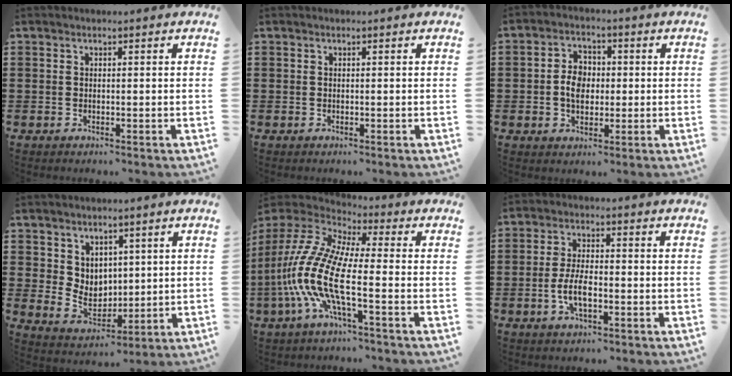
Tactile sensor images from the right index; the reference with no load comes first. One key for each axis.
{"total": 0.0}
{"total": 4.9, "fx": -0.4, "fy": 3.6, "fz": 3.4, "tx": -0.069, "ty": 0.006, "tz": -0.013}
{"total": 5.4, "fx": 2.9, "fy": 4.4, "fz": 1.1, "tx": -0.037, "ty": -0.002, "tz": 0.055}
{"total": 12.4, "fx": -4.3, "fy": 3.5, "fz": 11.1, "tx": -0.280, "ty": -0.023, "tz": -0.099}
{"total": 5.1, "fx": -1.5, "fy": 2.0, "fz": 4.5, "tx": -0.104, "ty": -0.004, "tz": -0.035}